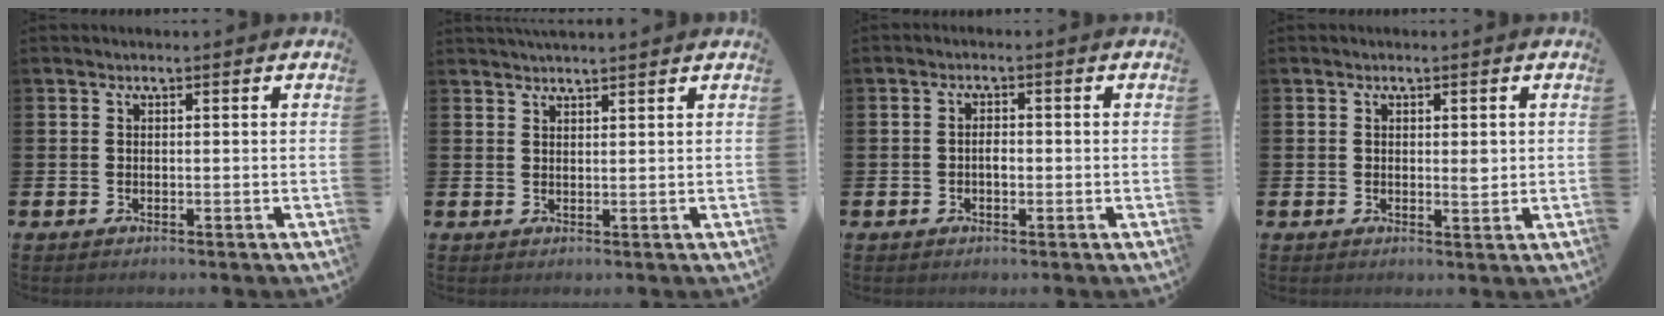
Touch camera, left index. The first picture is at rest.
{"total": 2.1, "force": [2.1, -0.1, 0.1], "torque": [-0.001, -0.007, 0.038]}
{"total": 1.4, "force": [-0.5, 0.8, 1.0], "torque": [-0.014, 0.001, -0.011]}
{"total": 1.1, "force": [0.4, 0.5, 0.9], "torque": [0.002, -0.003, 0.002]}